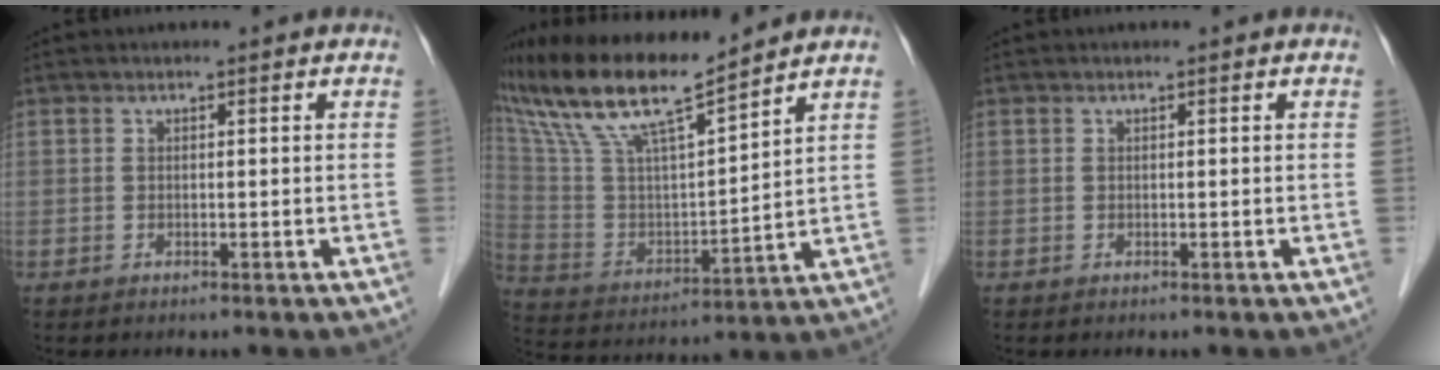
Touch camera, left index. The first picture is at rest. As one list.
[{"total": 17.9, "force": [14.4, 1.6, 10.5], "torque": [-0.205, 0.012, 0.272]}, {"total": 0.0}]